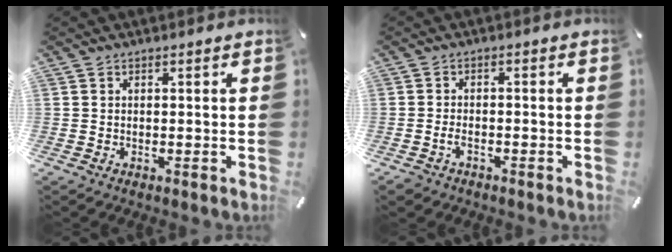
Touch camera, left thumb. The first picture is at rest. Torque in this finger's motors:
{"motor_torque": [-0.17, -0.20, 0.30, 0.28, 0.01]}